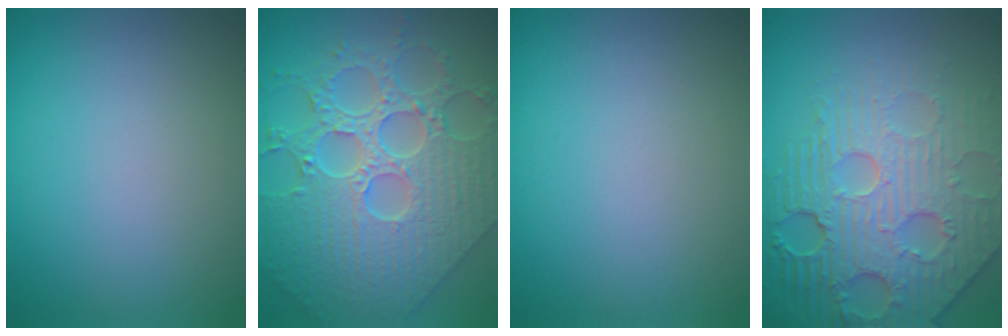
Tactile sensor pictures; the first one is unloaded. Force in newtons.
{"total": 9.5, "press": 7.1, "slide": 6.3}
{"total": 0.0}
{"total": 7.0, "press": 5.7, "slide": 4.1}